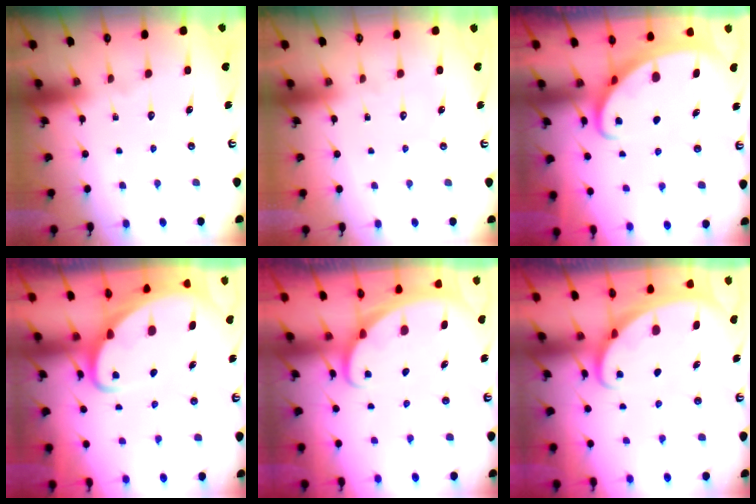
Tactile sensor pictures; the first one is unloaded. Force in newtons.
{"total": 0.0}
{"total": 2.5, "press": 2.5, "slide": 0.3}
{"total": 4.5, "press": 4.5, "slide": 0.6}
{"total": 1.8, "press": 1.8, "slide": 0.1}
{"total": 1.6, "press": 1.6, "slide": 0.2}